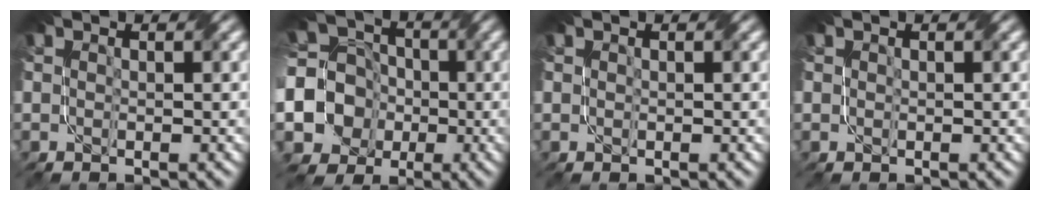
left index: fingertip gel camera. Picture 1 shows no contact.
{"total": 12.1, "force": [-3.8, 10.9, 3.8], "torque": [-0.106, -0.007, -0.093]}
{"total": 0.0}
{"total": 0.0}